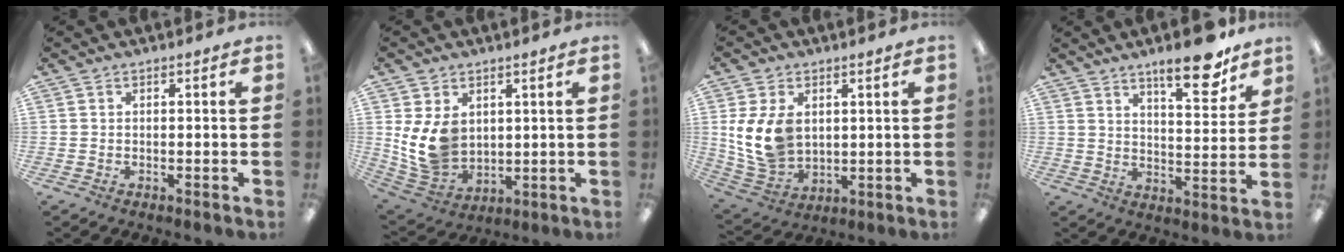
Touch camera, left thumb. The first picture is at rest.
{"total": 11.3, "force": [2.8, 8.8, 6.4], "torque": [-0.146, -0.019, 0.057]}
{"total": 12.5, "force": [2.7, 9.0, 8.3], "torque": [-0.187, -0.008, 0.050]}
{"total": 12.8, "force": [9.2, 3.8, 8.1], "torque": [-0.096, -0.057, 0.149]}